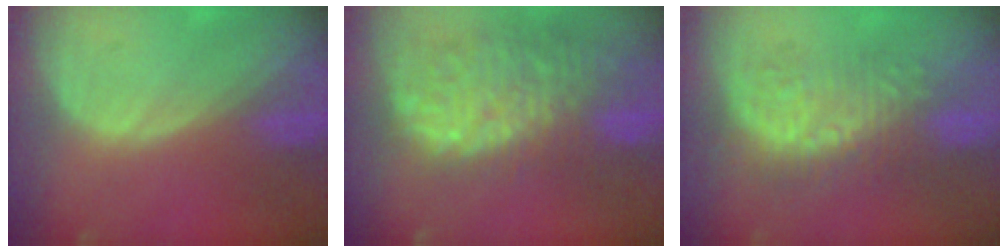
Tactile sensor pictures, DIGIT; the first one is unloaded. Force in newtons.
{"total": 12.9, "press": 11.2, "slide": 6.5}
{"total": 8.9, "press": 8.7, "slide": 2.0}